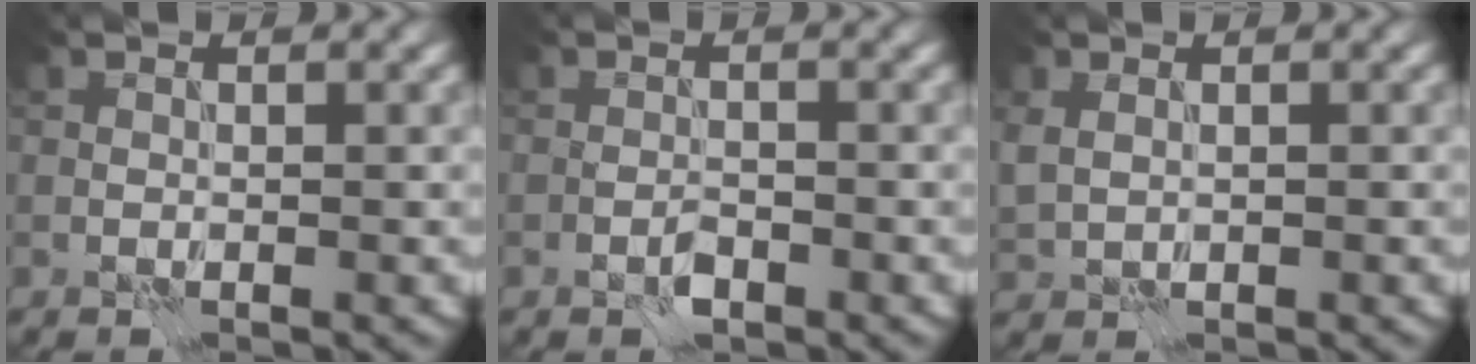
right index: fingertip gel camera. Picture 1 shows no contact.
{"total": 1.4, "force": [-0.9, 0.5, 0.9], "torque": [-0.018, 0.002, -0.019]}
{"total": 1.3, "force": [0.3, 1.0, 0.9], "torque": [-0.023, -0.003, 0.011]}